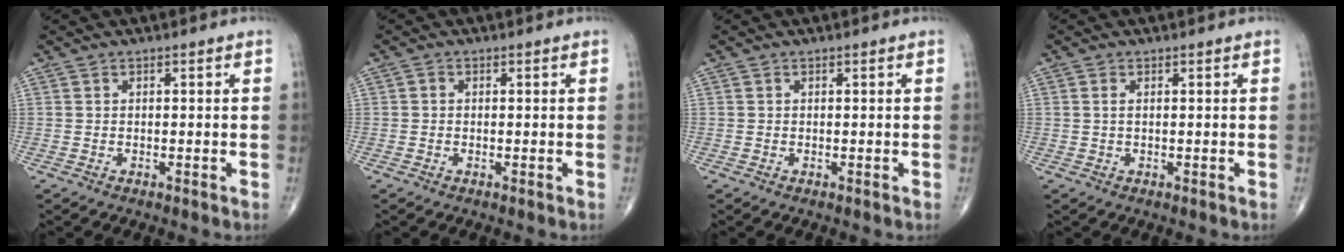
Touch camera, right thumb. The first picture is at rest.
{"total": 0.6, "force": [-0.1, 0.5, 0.3], "torque": [-0.002, 0.001, -0.006]}
{"total": 0.0}
{"total": 0.9, "force": [0.2, 0.4, 0.8], "torque": [-0.022, 0.003, 0.004]}